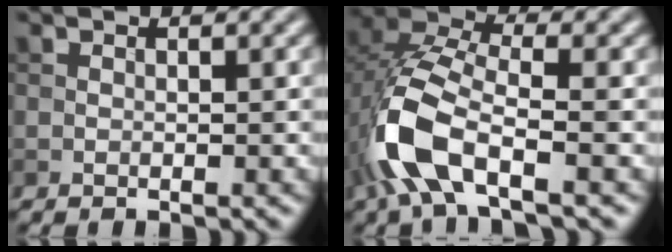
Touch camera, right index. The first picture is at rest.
{"total": 8.8, "force": [-3.5, 4.1, 6.9], "torque": [-0.164, 0.002, -0.080]}